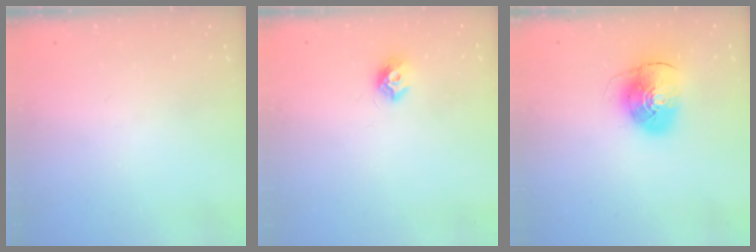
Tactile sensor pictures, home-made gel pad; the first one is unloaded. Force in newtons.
{"total": 7.3, "press": 7.2, "slide": 0.3}
{"total": 9.9, "press": 9.8, "slide": 1.6}